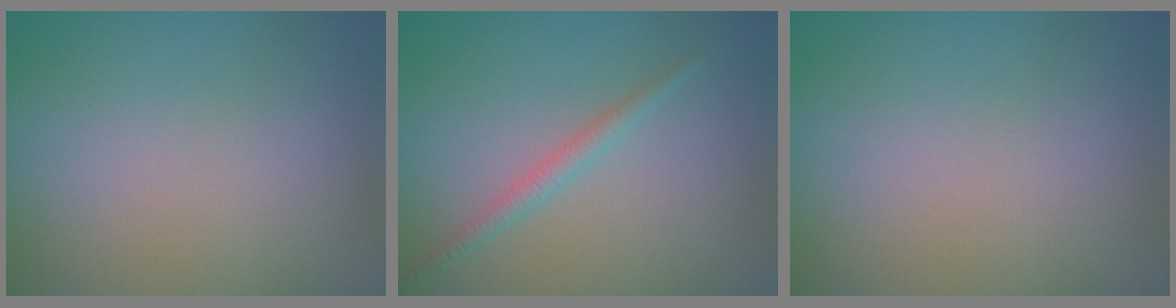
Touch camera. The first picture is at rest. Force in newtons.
{"total": 1.6, "press": 1.6, "slide": 0.1}
{"total": 0.0}